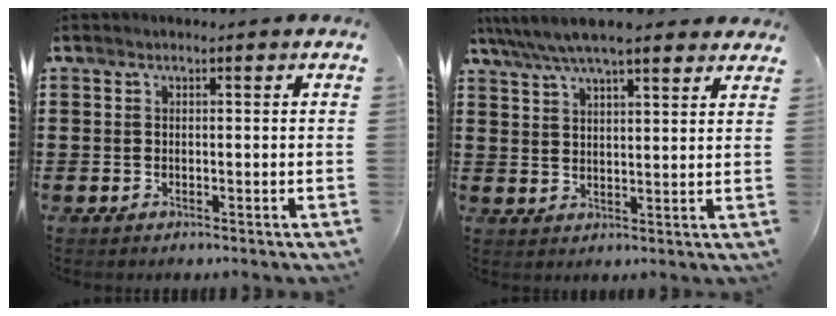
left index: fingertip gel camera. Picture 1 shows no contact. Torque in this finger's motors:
{"motor_torque": [2.14, 0.00, 0.26, -0.05]}